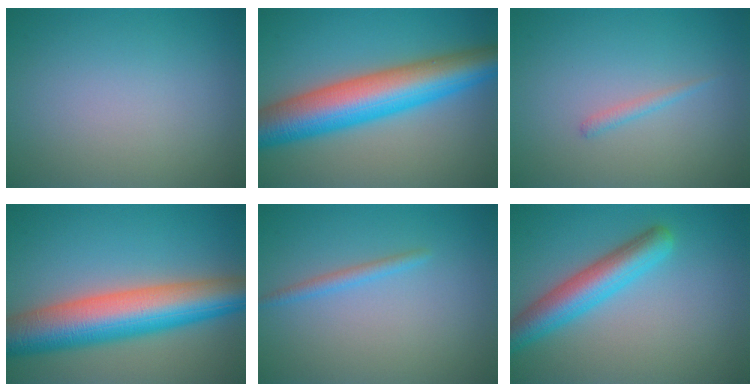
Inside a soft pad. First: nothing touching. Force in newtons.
{"total": 10.5, "press": 10.5, "slide": 0.2}
{"total": 0.8, "press": 0.8, "slide": 0.1}
{"total": 10.8, "press": 10.8, "slide": 0.3}
{"total": 1.3, "press": 1.3, "slide": 0.0}
{"total": 5.1, "press": 5.1, "slide": 0.2}